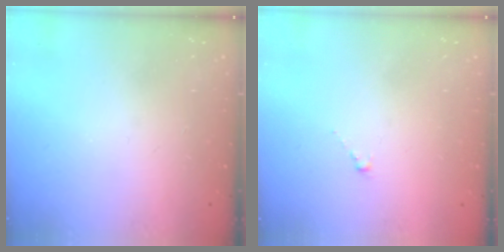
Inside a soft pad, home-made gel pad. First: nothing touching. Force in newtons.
{"total": 0.8, "press": 0.7, "slide": 0.5}